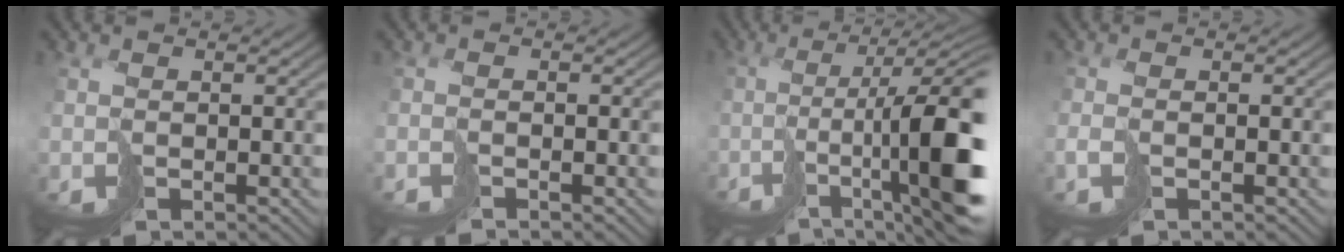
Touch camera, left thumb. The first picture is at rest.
{"total": 1.0, "force": [-0.8, -0.1, 0.6], "torque": [-0.005, 0.001, -0.022]}
{"total": 15.3, "force": [-3.8, 4.7, 14.0], "torque": [-0.234, -0.019, -0.048]}
{"total": 1.5, "force": [-0.7, 0.5, 1.2], "torque": [-0.026, -0.005, -0.018]}